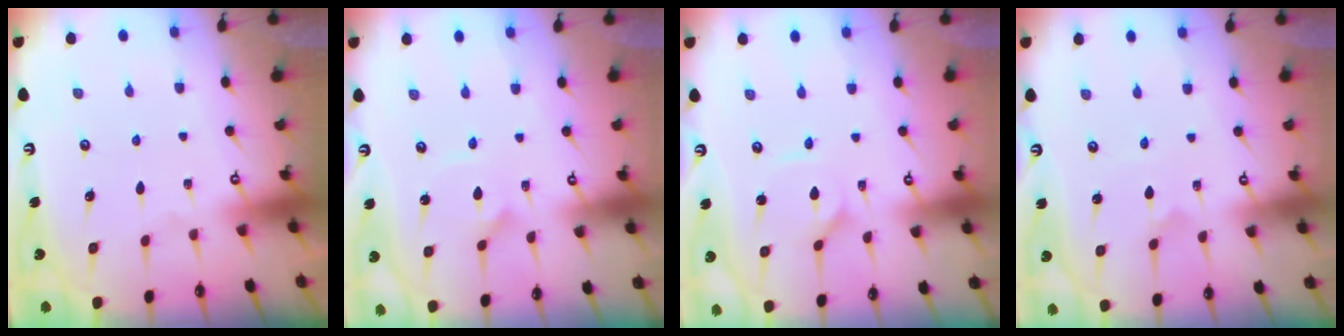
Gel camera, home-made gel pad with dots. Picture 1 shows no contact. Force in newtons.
{"total": 2.9, "press": 2.9, "slide": 0.2}
{"total": 1.5, "press": 1.4, "slide": 0.3}
{"total": 0.8, "press": 0.8, "slide": 0.0}